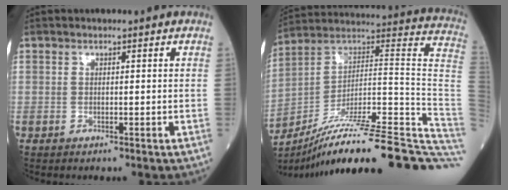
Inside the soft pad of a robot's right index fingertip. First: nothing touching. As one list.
[{"total": 33.1, "force": [-24.3, 1.1, 22.4], "torque": [-0.199, 0.006, -0.356]}]